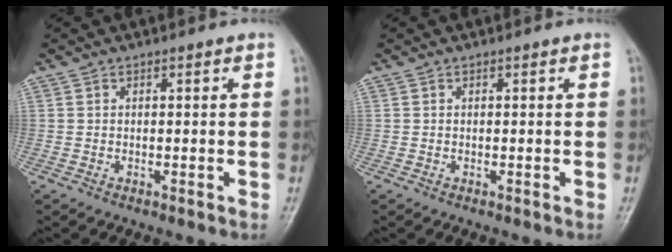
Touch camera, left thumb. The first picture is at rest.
{"total": 0.0}